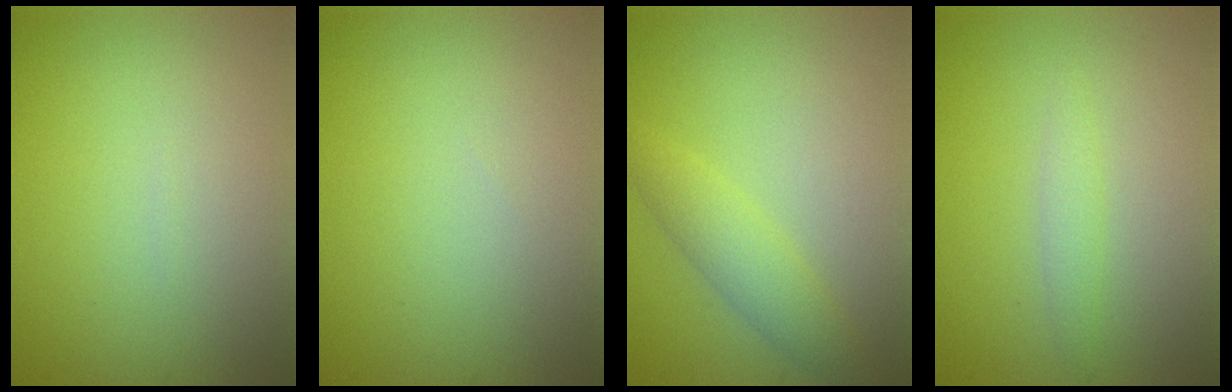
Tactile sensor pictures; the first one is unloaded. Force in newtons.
{"total": 0.0}
{"total": 2.8, "press": 2.8, "slide": 0.1}
{"total": 1.3, "press": 1.3, "slide": 0.2}